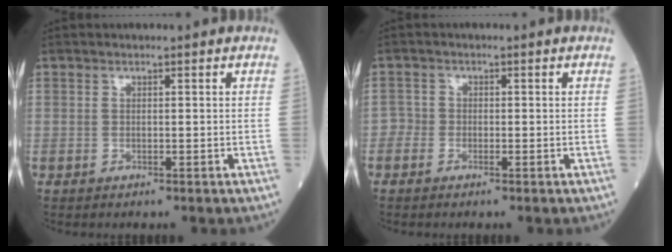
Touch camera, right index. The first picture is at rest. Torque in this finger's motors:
{"motor_torque": [0.35, -0.35, 0.16, 0.06]}